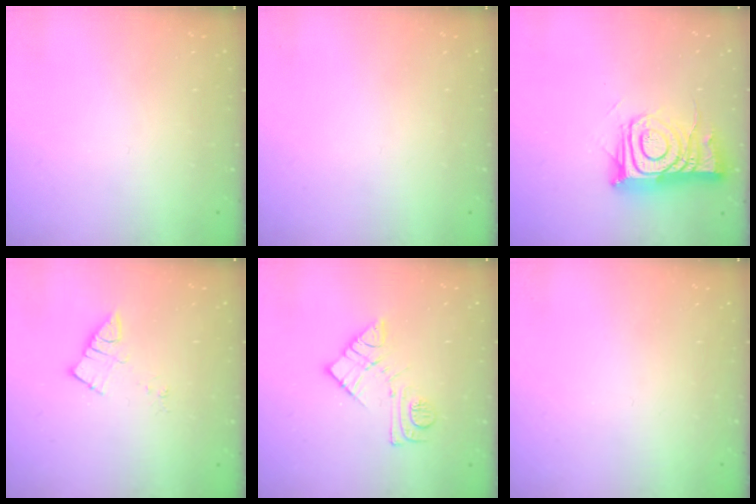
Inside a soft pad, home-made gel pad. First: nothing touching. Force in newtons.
{"total": 0.0}
{"total": 11.6, "press": 11.5, "slide": 1.0}
{"total": 5.0, "press": 5.0, "slide": 0.4}
{"total": 11.3, "press": 11.3, "slide": 0.4}
{"total": 0.0}